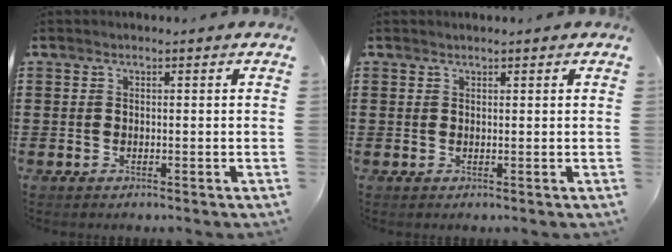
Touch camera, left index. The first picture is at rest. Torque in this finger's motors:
{"motor_torque": [0.19, 0.23, -0.03, -0.01]}